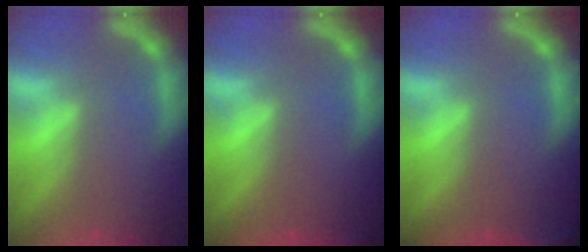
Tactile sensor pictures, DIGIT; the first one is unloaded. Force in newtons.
{"total": 0.9}
{"total": 2.9}